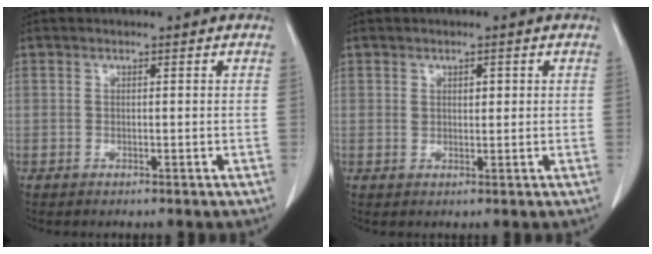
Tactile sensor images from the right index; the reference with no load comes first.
{"total": 1.8, "force": [0.7, 0.9, 1.4], "torque": [-0.019, 0.001, 0.012]}